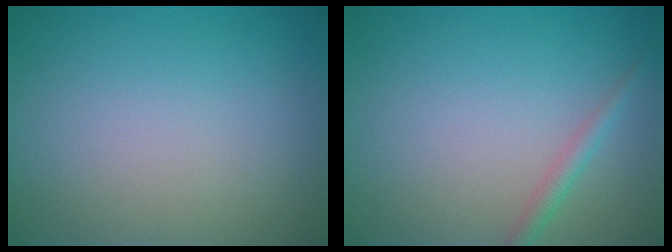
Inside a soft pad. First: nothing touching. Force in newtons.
{"total": 1.5, "press": 1.5, "slide": 0.0}